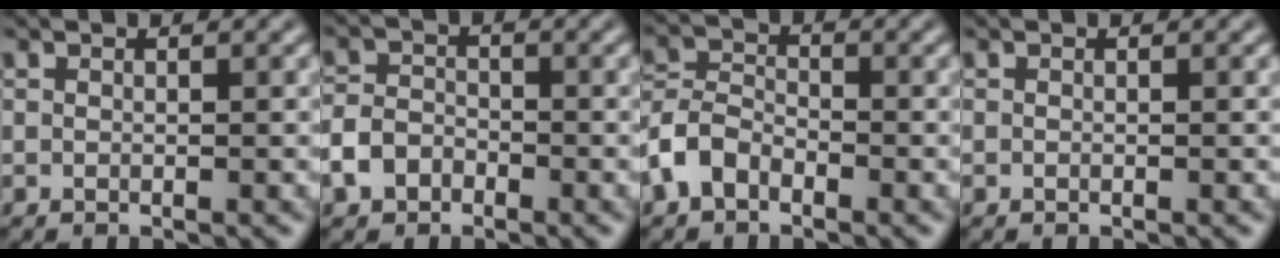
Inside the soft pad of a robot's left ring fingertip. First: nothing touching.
{"total": 2.9, "force": [-1.6, 2.1, 1.1], "torque": [-0.020, 0.003, -0.039]}
{"total": 3.5, "force": [-2.0, 2.2, 1.8], "torque": [-0.038, 0.007, -0.050]}
{"total": 0.0}